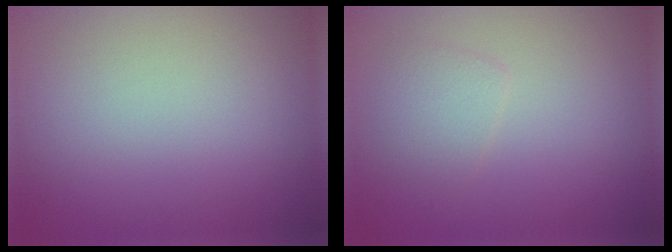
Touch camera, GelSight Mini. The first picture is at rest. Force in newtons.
{"total": 1.8, "press": 1.8, "slide": 0.1}